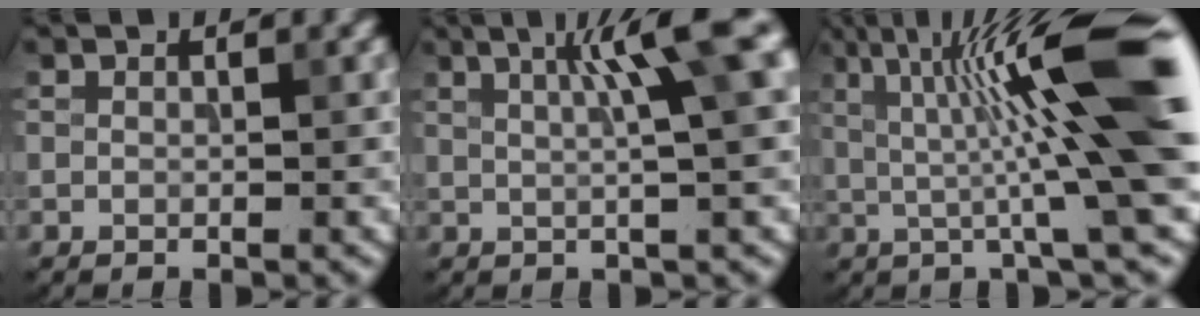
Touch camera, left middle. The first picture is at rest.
{"total": 7.3, "force": [2.3, 1.2, 6.9], "torque": [-0.079, 0.017, 0.033]}
{"total": 12.9, "force": [1.8, 1.6, 12.7], "torque": [-0.186, 0.021, 0.027]}